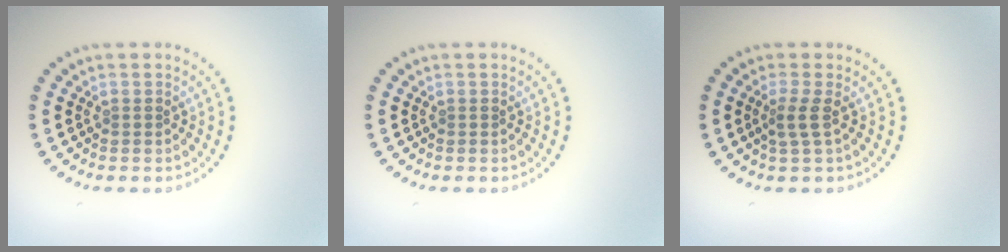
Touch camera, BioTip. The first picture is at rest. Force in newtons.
{"total": 0.0}
{"total": 1.9, "press": 1.3, "slide": 1.3}